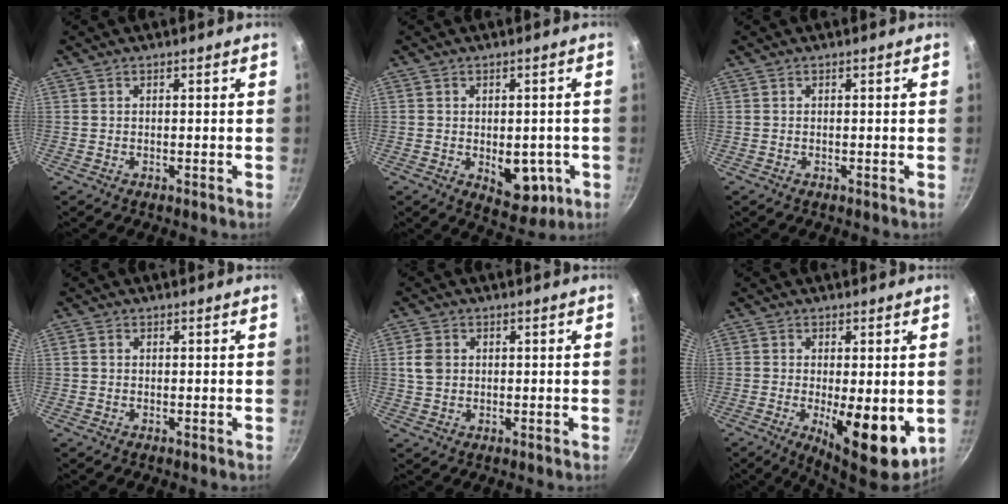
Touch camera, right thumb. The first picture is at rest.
{"total": 8.5, "force": [-2.0, 5.3, 6.3], "torque": [-0.048, -0.006, -0.015]}
{"total": 0.0}
{"total": 0.8, "force": [0.1, 0.7, 0.3], "torque": [-0.006, 0.003, -0.001]}
{"total": 4.0, "force": [0.7, 3.3, 2.3], "torque": [-0.035, 0.003, 0.010]}
{"total": 11.8, "force": [-2.2, 4.2, 10.8], "torque": [-0.141, -0.009, -0.019]}